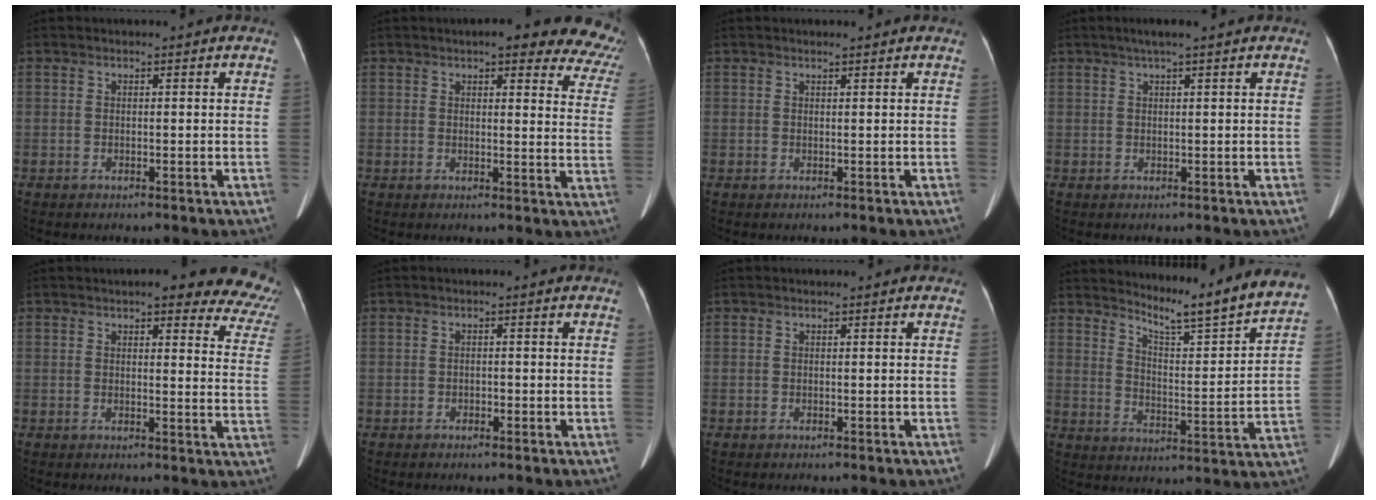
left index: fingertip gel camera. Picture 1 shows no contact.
{"total": 17.9, "force": [15.3, 4.3, 8.3], "torque": [-0.068, -0.033, 0.145]}
{"total": 0.7, "force": [0.6, 0.0, 0.3], "torque": [-0.011, 0.007, 0.013]}
{"total": 2.5, "force": [1.6, -0.3, 1.8], "torque": [-0.034, 0.017, 0.030]}
{"total": 16.7, "force": [14.6, 3.9, 7.1], "torque": [-0.049, -0.039, 0.134]}
{"total": 0.8, "force": [-0.5, 0.5, 0.3], "torque": [-0.004, 0.002, -0.009]}
{"total": 0.0}
{"total": 15.0, "force": [14.4, -0.6, 4.2], "torque": [-0.072, -0.050, 0.194]}